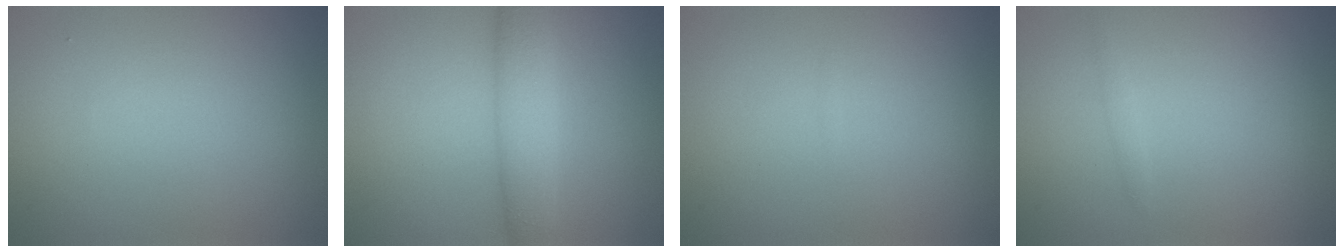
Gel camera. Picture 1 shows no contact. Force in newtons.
{"total": 4.0, "press": 4.0, "slide": 0.0}
{"total": 0.0}
{"total": 0.5, "press": 0.5, "slide": 0.0}